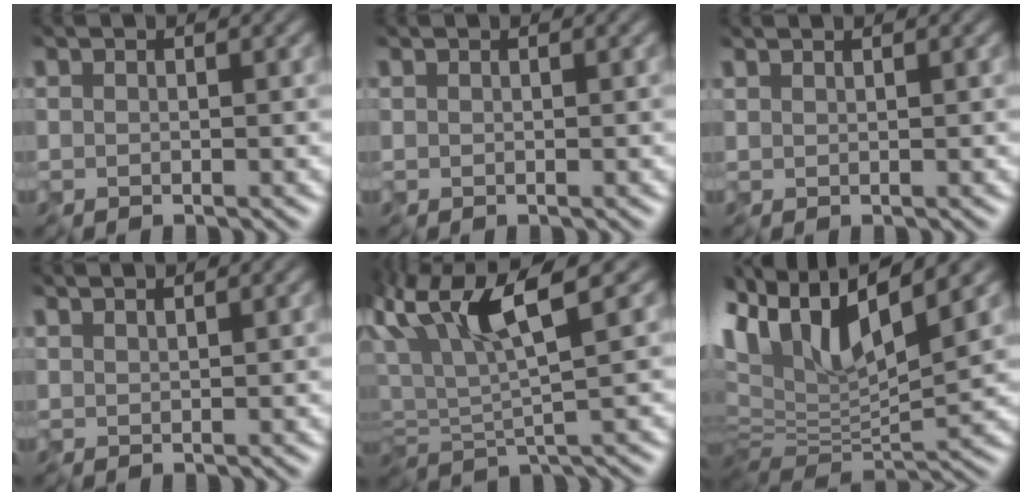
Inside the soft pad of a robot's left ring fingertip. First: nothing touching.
{"total": 0.0}
{"total": 1.0, "force": [0.7, 0.3, 0.6], "torque": [-0.001, 0.008, 0.000]}
{"total": 1.3, "force": [1.0, 0.3, 0.8], "torque": [-0.003, 0.009, 0.004]}
{"total": 6.2, "force": [1.2, 1.3, 5.9], "torque": [-0.113, 0.004, 0.020]}
{"total": 10.8, "force": [3.6, 5.0, 8.8], "torque": [-0.185, 0.000, 0.073]}